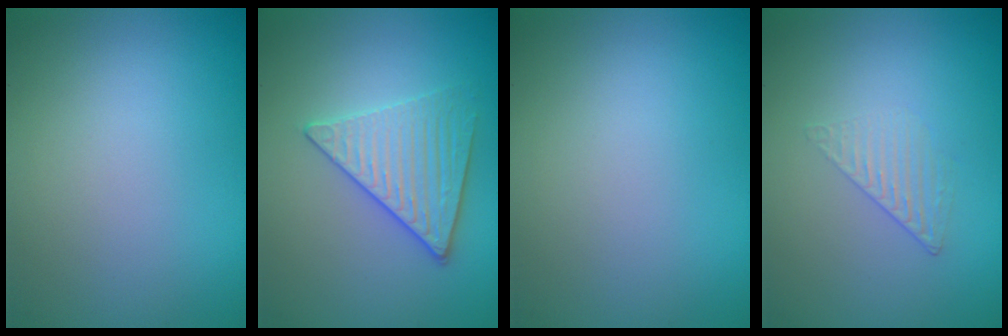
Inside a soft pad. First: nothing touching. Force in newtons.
{"total": 3.6, "press": 3.4, "slide": 1.3}
{"total": 0.0}
{"total": 1.4, "press": 0.3, "slide": 1.4}